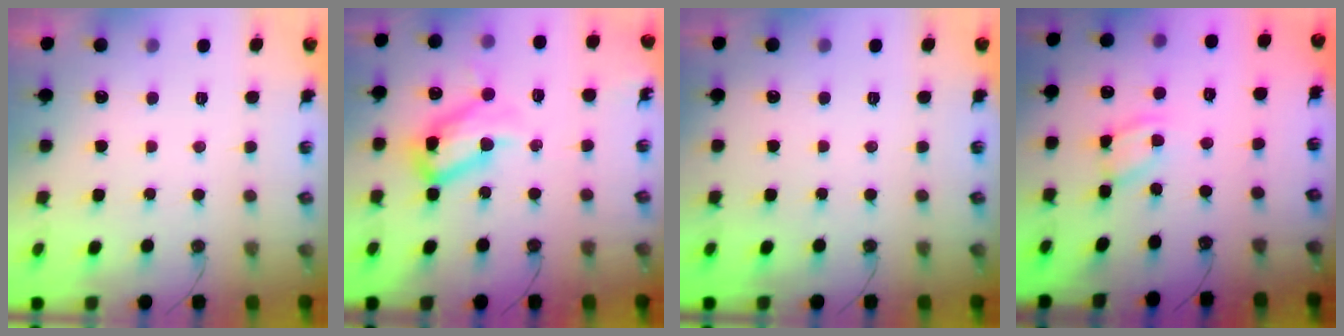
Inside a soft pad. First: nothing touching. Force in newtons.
{"total": 20.0, "press": 19.9, "slide": 2.3}
{"total": 0.0}
{"total": 7.2, "press": 7.2, "slide": 0.5}